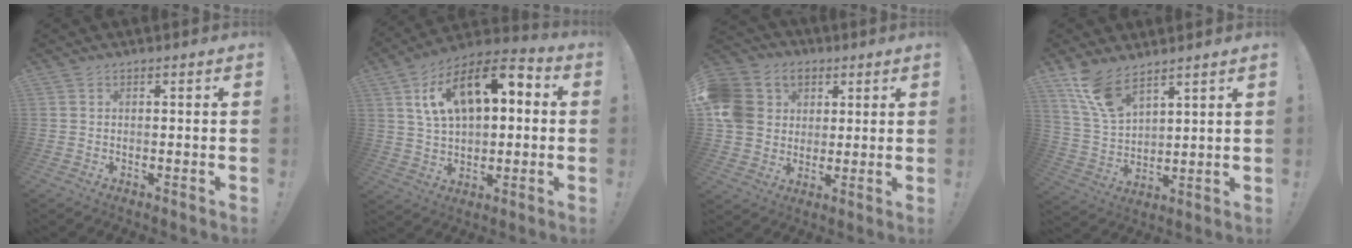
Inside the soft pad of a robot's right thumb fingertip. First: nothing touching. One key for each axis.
{"total": 17.1, "fx": 6.1, "fy": 9.9, "fz": 12.5, "tx": -0.207, "ty": -0.019, "tz": 0.107}
{"total": 12.9, "fx": 2.9, "fy": 11.5, "fz": 5.1, "tx": -0.084, "ty": -0.001, "tz": 0.063}
{"total": 10.6, "fx": 8.2, "fy": 4.1, "fz": 5.4, "tx": -0.105, "ty": -0.047, "tz": 0.159}